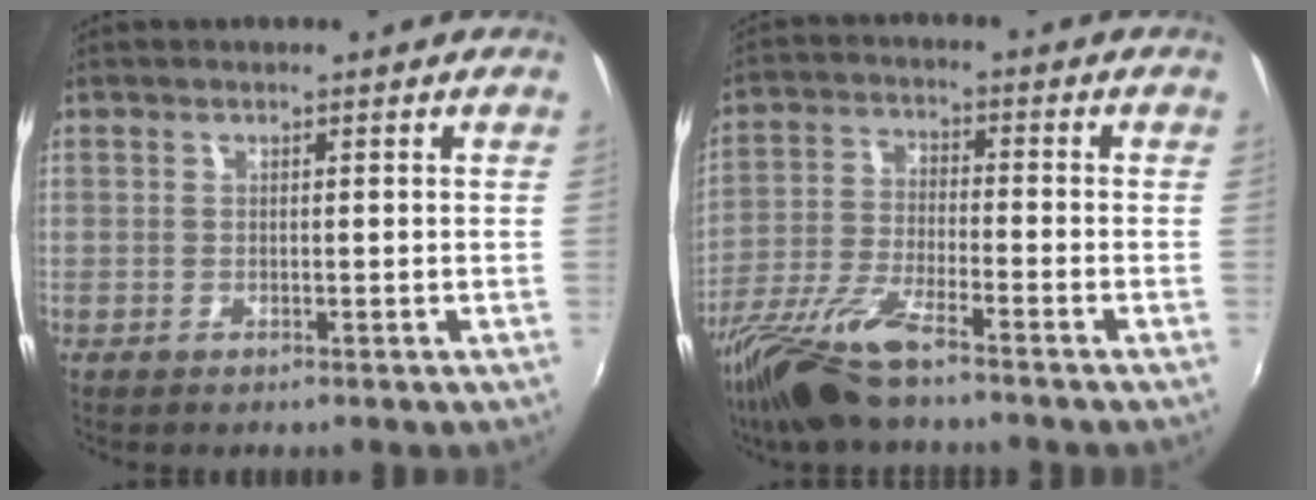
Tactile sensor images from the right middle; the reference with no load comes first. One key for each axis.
{"total": 12.5, "fx": -9.5, "fy": 2.0, "fz": 7.8, "tx": -0.168, "ty": -0.029, "tz": -0.185}